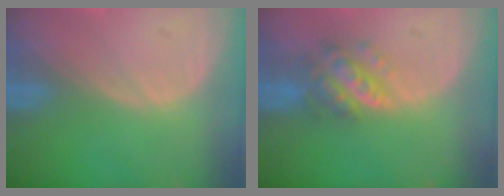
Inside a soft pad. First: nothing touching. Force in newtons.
{"total": 6.0, "press": 5.3, "slide": 2.8}